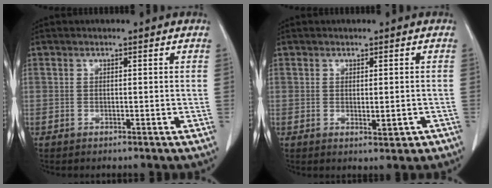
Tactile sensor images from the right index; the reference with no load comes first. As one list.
[{"total": 2.4, "force": [-0.7, 0.9, 2.2], "torque": [-0.032, -0.006, -0.003]}]